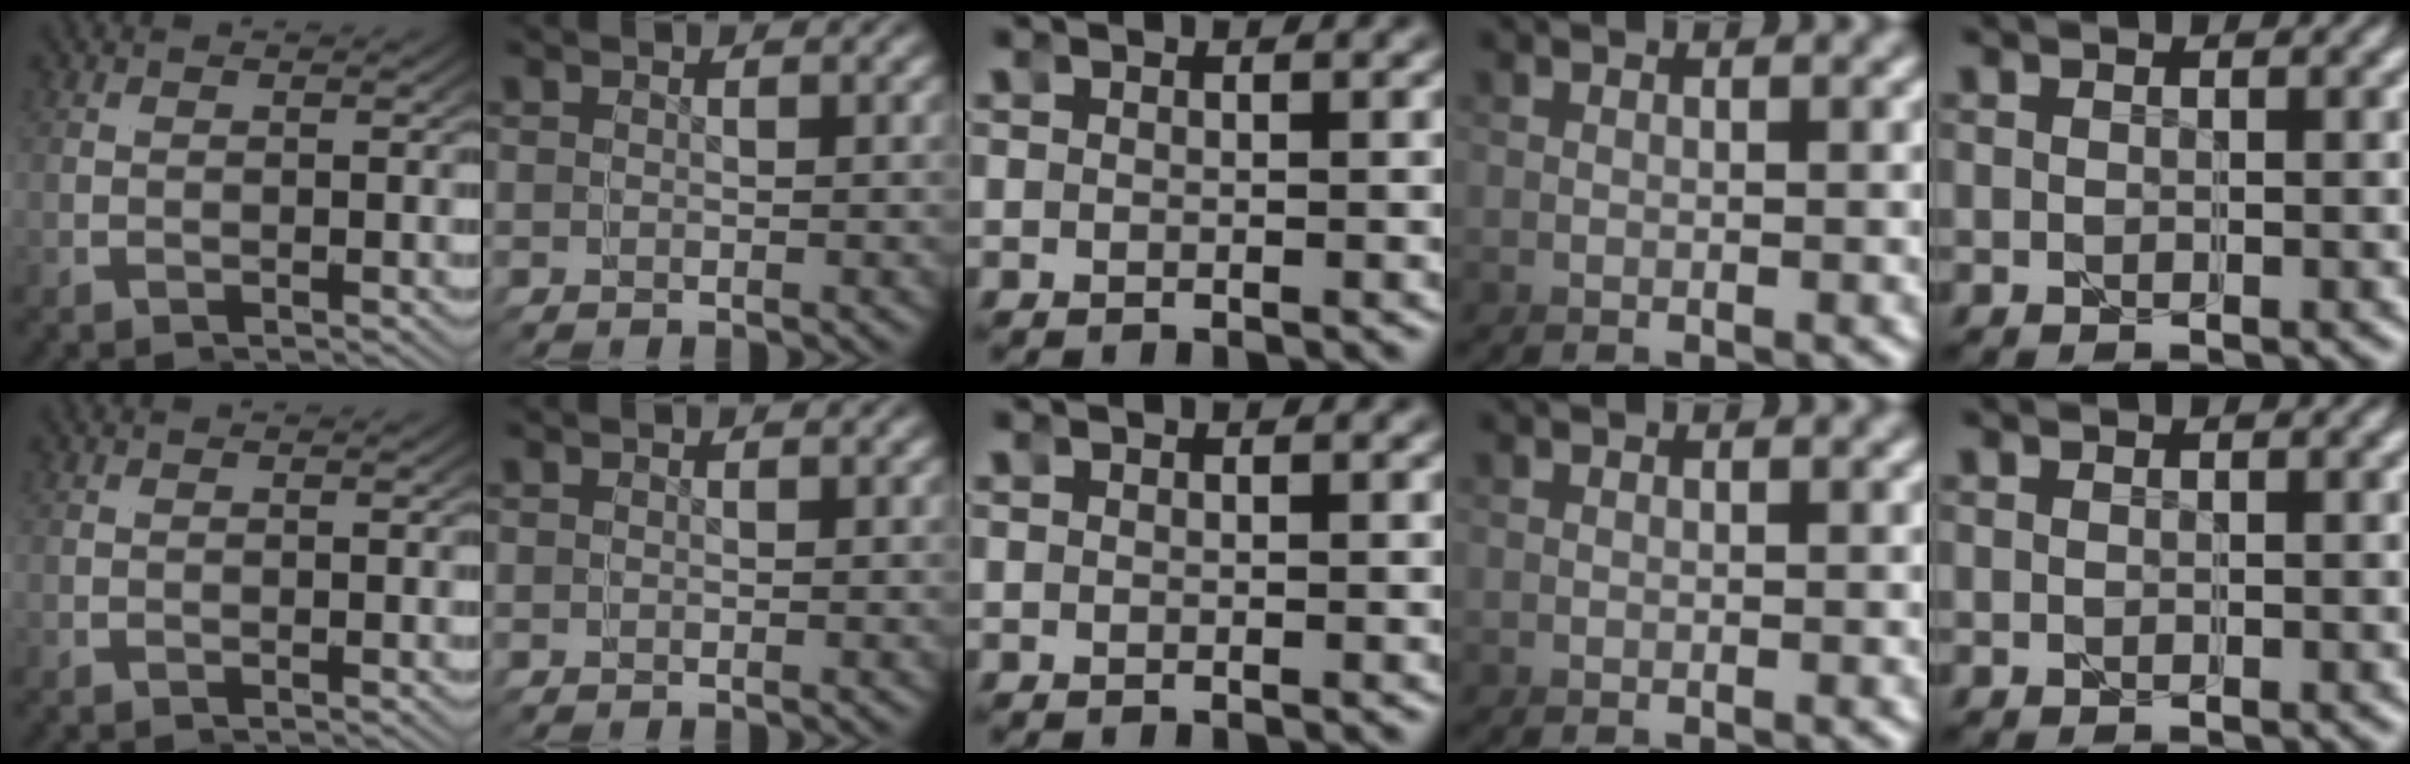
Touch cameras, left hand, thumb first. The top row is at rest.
{}